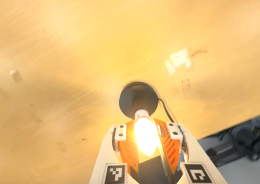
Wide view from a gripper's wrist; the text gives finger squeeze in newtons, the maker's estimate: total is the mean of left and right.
{"total": 16.7, "left": 16.3, "right": 17.1}